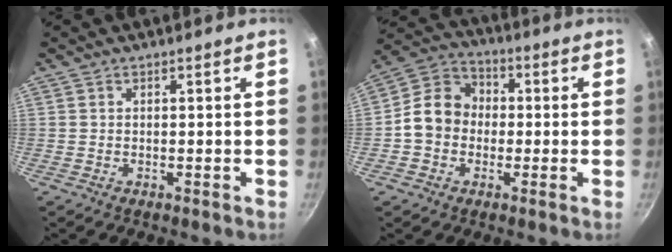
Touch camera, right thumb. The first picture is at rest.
{"total": 10.4, "force": [-0.8, 8.8, 5.5], "torque": [-0.060, 0.030, -0.037]}